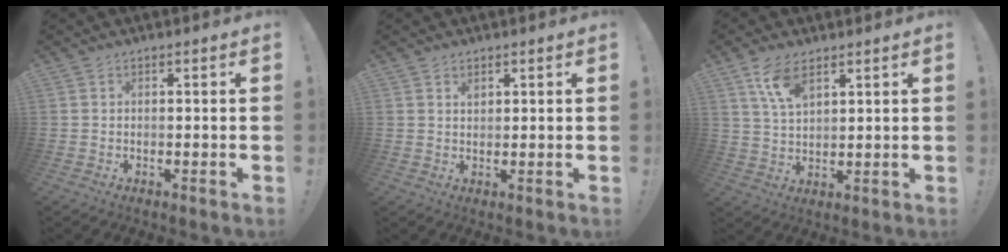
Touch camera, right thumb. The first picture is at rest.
{"total": 1.5, "force": [1.2, 0.8, 0.4], "torque": [0.007, -0.009, 0.021]}
{"total": 8.1, "force": [5.2, 3.6, 5.0], "torque": [-0.085, -0.022, 0.095]}